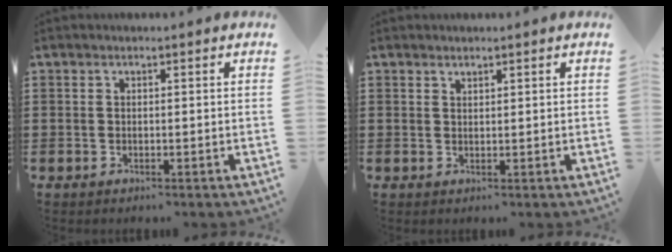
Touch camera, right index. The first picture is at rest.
{"total": 0.9, "force": [0.9, -0.2, -0.1], "torque": [0.004, -0.001, 0.019]}